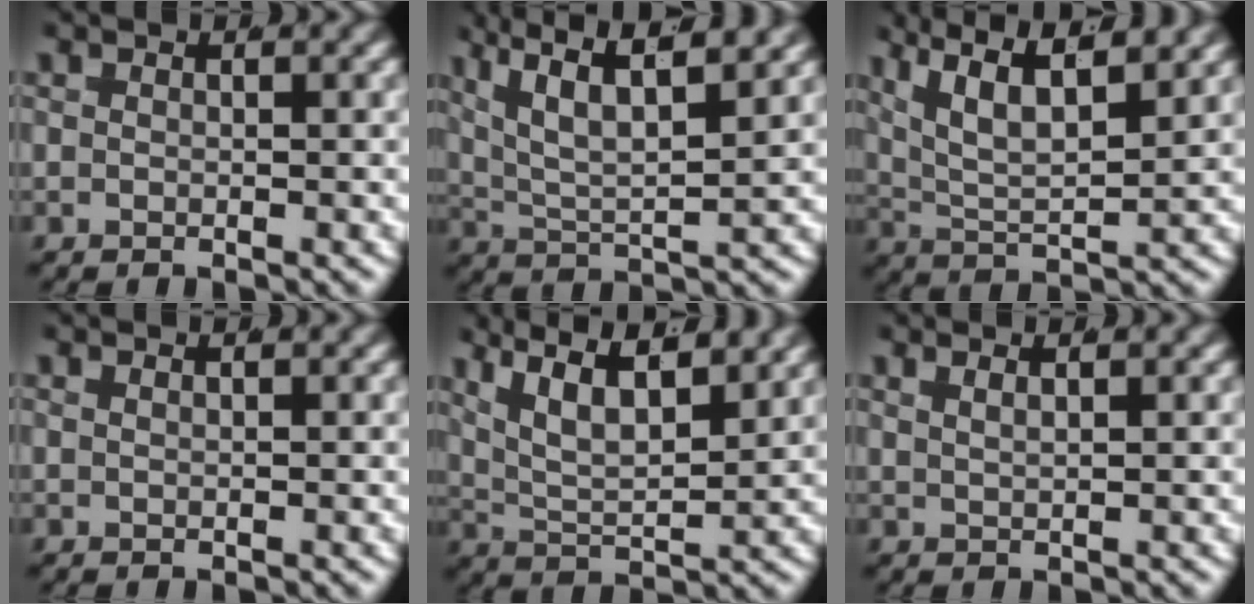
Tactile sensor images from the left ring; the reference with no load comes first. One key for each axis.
{"total": 6.7, "fx": 2.4, "fy": 4.0, "fz": 4.8, "tx": -0.111, "ty": -0.021, "tz": 0.040}
{"total": 7.8, "fx": 2.8, "fy": 5.0, "fz": 5.3, "tx": -0.122, "ty": -0.015, "tz": 0.042}
{"total": 0.6, "fx": 0.5, "fy": 0.1, "fz": 0.2, "tx": 0.000, "ty": 0.002, "tz": 0.008}
{"total": 9.0, "fx": 3.0, "fy": 6.1, "fz": 5.9, "tx": -0.126, "ty": -0.011, "tz": 0.040}
{"total": 2.3, "fx": 1.5, "fy": 1.1, "fz": 1.4, "tx": -0.015, "ty": 0.009, "tz": 0.021}